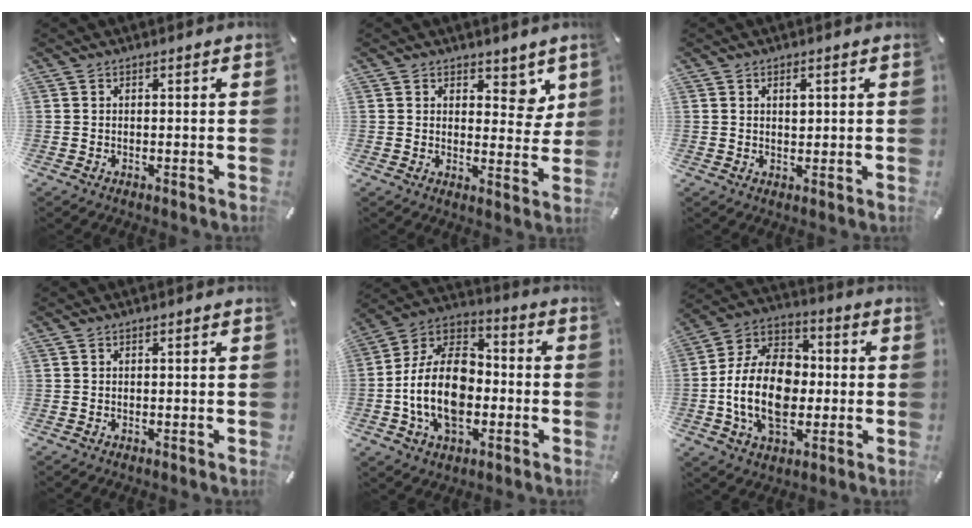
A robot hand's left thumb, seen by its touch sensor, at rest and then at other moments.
{"total": 6.6, "force": [3.9, 4.3, 3.1], "torque": [-0.020, -0.024, 0.063]}
{"total": 2.1, "force": [0.7, 1.3, 1.5], "torque": [-0.015, -0.003, 0.008]}
{"total": 0.0}
{"total": 18.1, "force": [-4.4, 12.2, 12.7], "torque": [-0.274, 0.020, -0.084]}
{"total": 17.8, "force": [-3.0, 12.6, 12.2], "torque": [-0.264, 0.016, -0.060]}